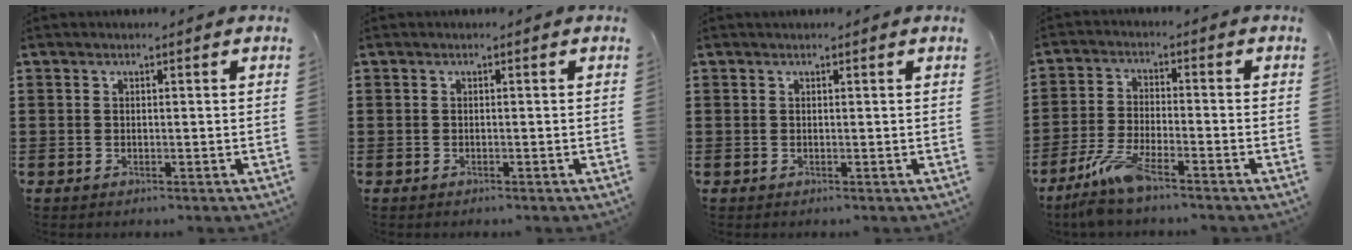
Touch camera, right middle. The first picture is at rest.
{"total": 0.0}
{"total": 0.0}
{"total": 7.0, "force": [-5.2, 1.1, 4.6], "torque": [-0.111, -0.016, -0.102]}